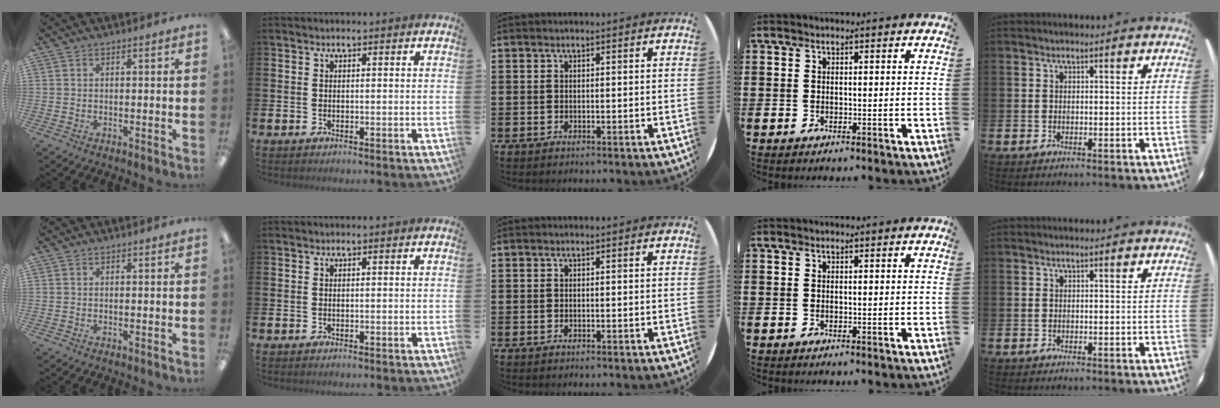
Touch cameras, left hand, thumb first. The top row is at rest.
{}